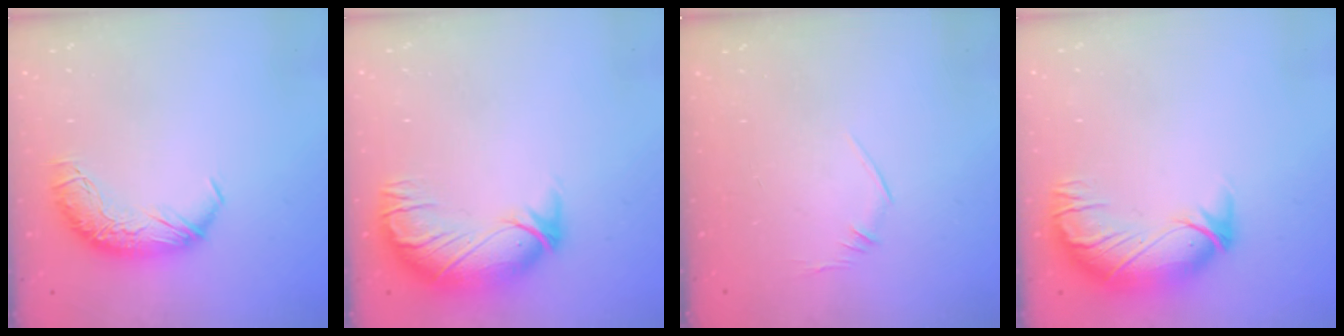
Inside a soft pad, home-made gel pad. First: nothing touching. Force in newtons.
{"total": 3.0, "press": 0.4, "slide": 3.0}
{"total": 7.2, "press": 7.2, "slide": 1.0}
{"total": 3.0, "press": 0.2, "slide": 2.9}